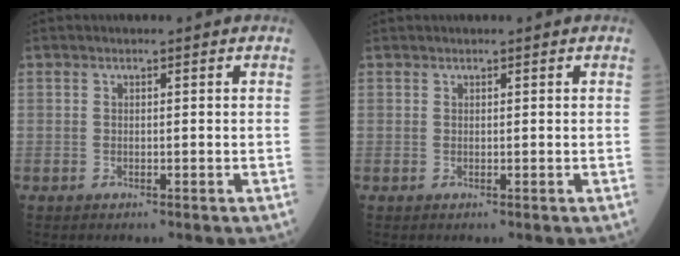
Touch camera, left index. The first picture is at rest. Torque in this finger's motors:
{"motor_torque": [0.08, -0.03, -0.03, 0.00]}